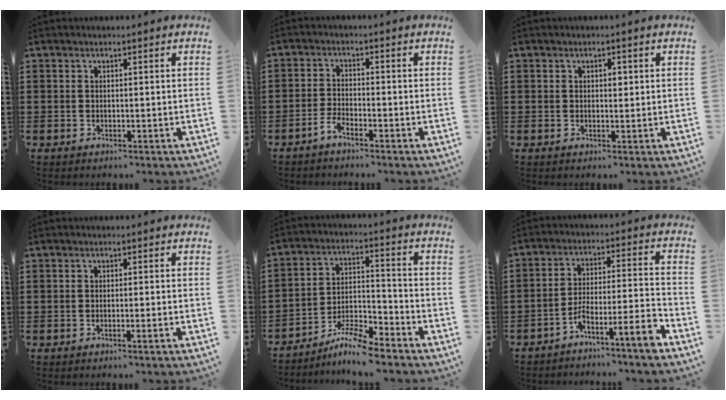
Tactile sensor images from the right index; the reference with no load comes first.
{"total": 2.3, "force": [-2.0, 0.4, 1.1], "torque": [-0.029, 0.001, -0.041]}
{"total": 1.1, "force": [0.3, 0.7, 0.9], "torque": [-0.009, 0.002, 0.002]}
{"total": 0.9, "force": [-0.6, -0.2, 0.7], "torque": [-0.009, -0.006, -0.010]}
{"total": 7.0, "force": [-6.4, 0.5, 2.9], "torque": [-0.059, 0.004, -0.124]}
{"total": 7.2, "force": [-6.0, -0.2, 4.0], "torque": [-0.066, -0.002, -0.116]}